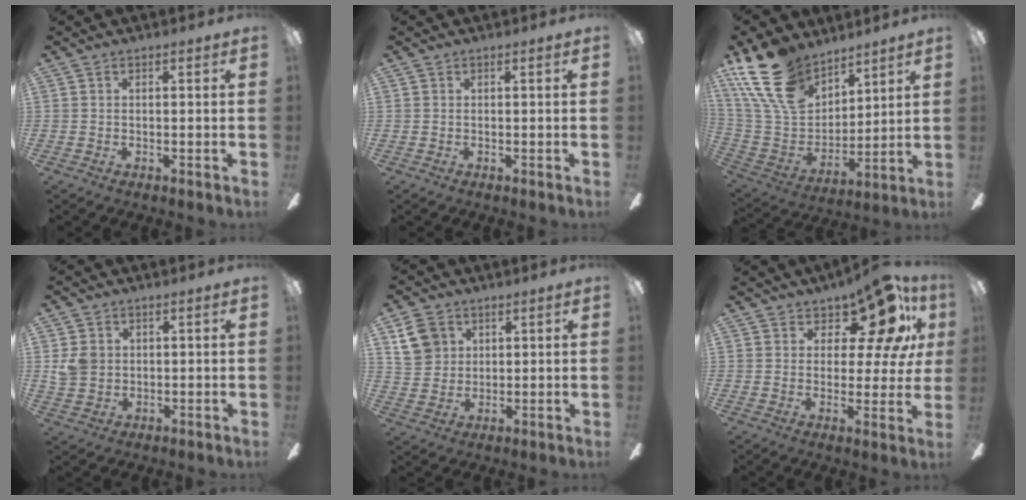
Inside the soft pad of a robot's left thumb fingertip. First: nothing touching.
{"total": 0.0}
{"total": 20.3, "force": [13.4, 11.3, 10.1], "torque": [-0.240, -0.064, 0.250]}
{"total": 4.8, "force": [1.0, 4.3, 2.1], "torque": [-0.031, 0.005, 0.018]}
{"total": 7.7, "force": [3.6, 6.3, 2.6], "torque": [-0.042, 0.000, 0.069]}
{"total": 14.3, "force": [9.4, 6.6, 8.6], "torque": [-0.127, -0.063, 0.163]}